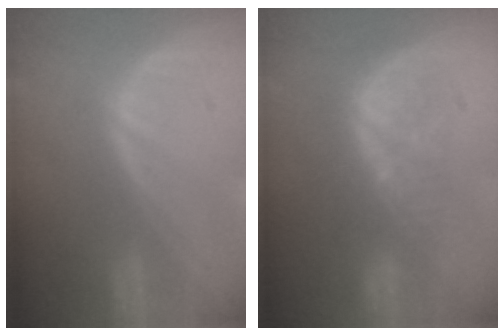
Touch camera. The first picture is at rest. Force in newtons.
{"total": 8.6, "press": 7.4, "slide": 4.5}